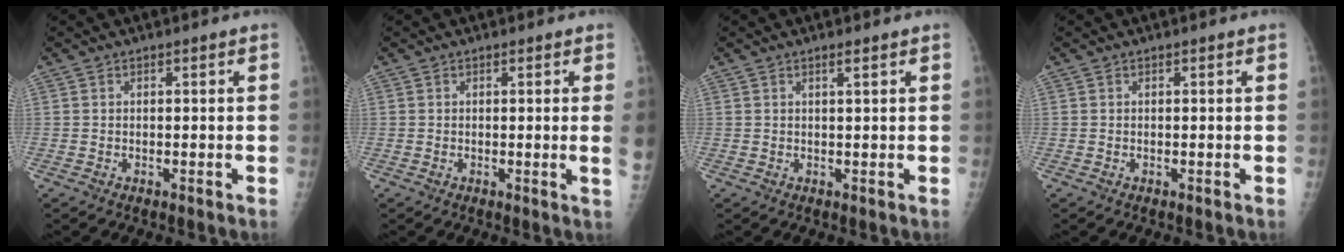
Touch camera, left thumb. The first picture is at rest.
{"total": 2.6, "force": [0.3, -0.8, 2.5], "torque": [-0.042, -0.007, 0.001]}
{"total": 1.1, "force": [0.7, 0.0, 0.8], "torque": [-0.014, -0.004, 0.011]}
{"total": 0.0}